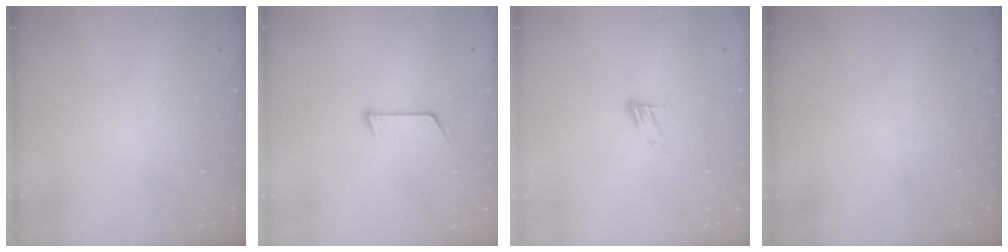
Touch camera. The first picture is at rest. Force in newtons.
{"total": 6.3, "press": 6.3, "slide": 0.5}
{"total": 5.6, "press": 5.6, "slide": 0.4}
{"total": 0.0}